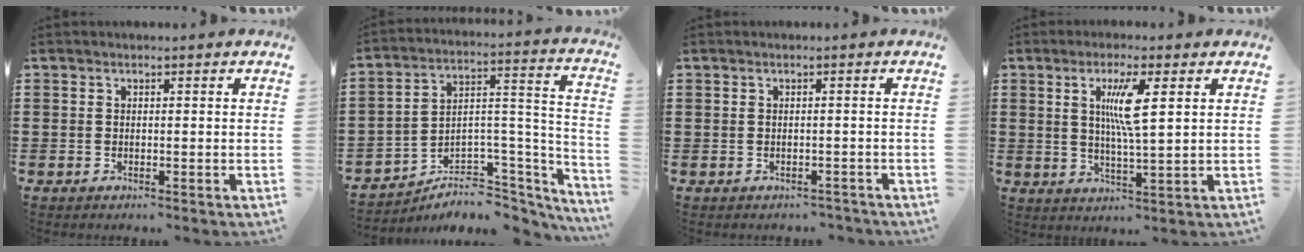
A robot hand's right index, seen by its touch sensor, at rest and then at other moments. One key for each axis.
{"total": 4.3, "fx": -3.1, "fy": 2.8, "fz": 1.0, "tx": -0.025, "ty": -0.010, "tz": -0.058}
{"total": 0.9, "fx": -0.7, "fy": 0.6, "fz": 0.0, "tx": -0.003, "ty": 0.002, "tz": -0.016}
{"total": 6.5, "fx": 2.0, "fy": 0.9, "fz": 6.1, "tx": -0.118, "ty": -0.002, "tz": 0.028}